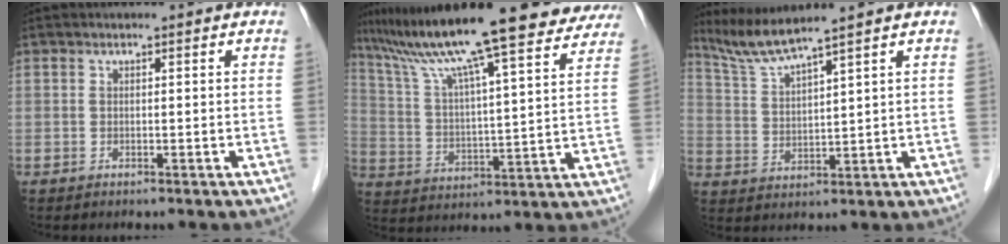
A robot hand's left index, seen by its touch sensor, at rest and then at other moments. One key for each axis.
{"total": 26.6, "fx": 22.7, "fy": 2.0, "fz": 13.7, "tx": -0.229, "ty": -0.007, "tz": 0.323}
{"total": 6.5, "fx": 5.8, "fy": -1.7, "fz": 2.6, "tx": -0.062, "ty": -0.001, "tz": 0.122}